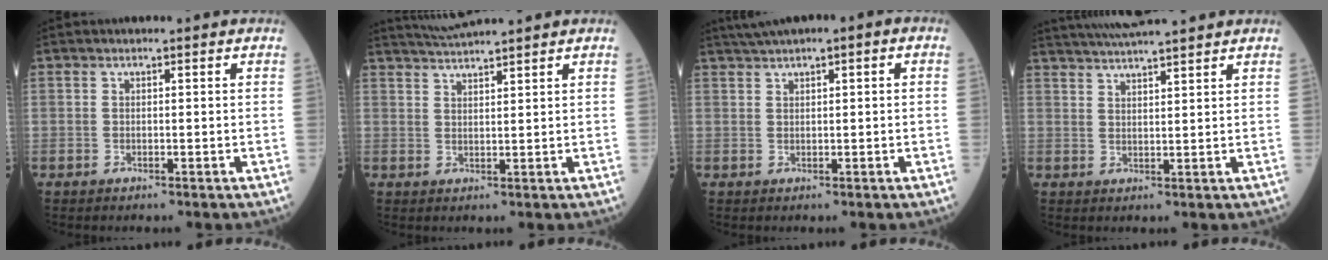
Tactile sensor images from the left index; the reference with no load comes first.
{"total": 5.5, "force": [5.1, -0.8, 1.7], "torque": [-0.036, 0.024, 0.091]}
{"total": 4.0, "force": [2.1, 0.7, 3.4], "torque": [-0.064, 0.024, 0.038]}
{"total": 10.4, "force": [9.4, 0.0, 4.5], "torque": [-0.080, 0.029, 0.140]}